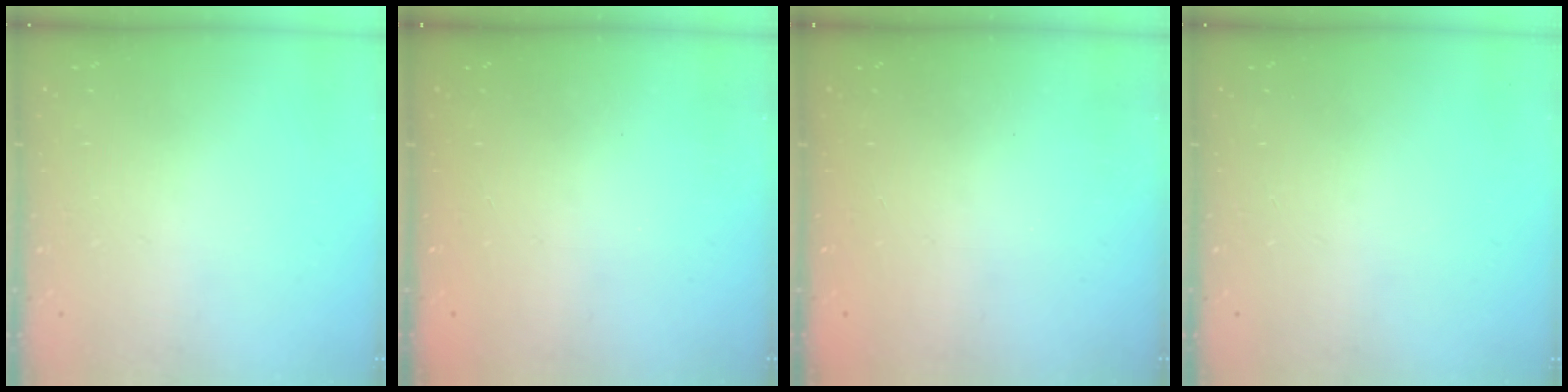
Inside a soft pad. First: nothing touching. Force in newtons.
{"total": 2.3, "press": 2.2, "slide": 0.8}
{"total": 2.3, "press": 2.2, "slide": 0.8}
{"total": 0.0}